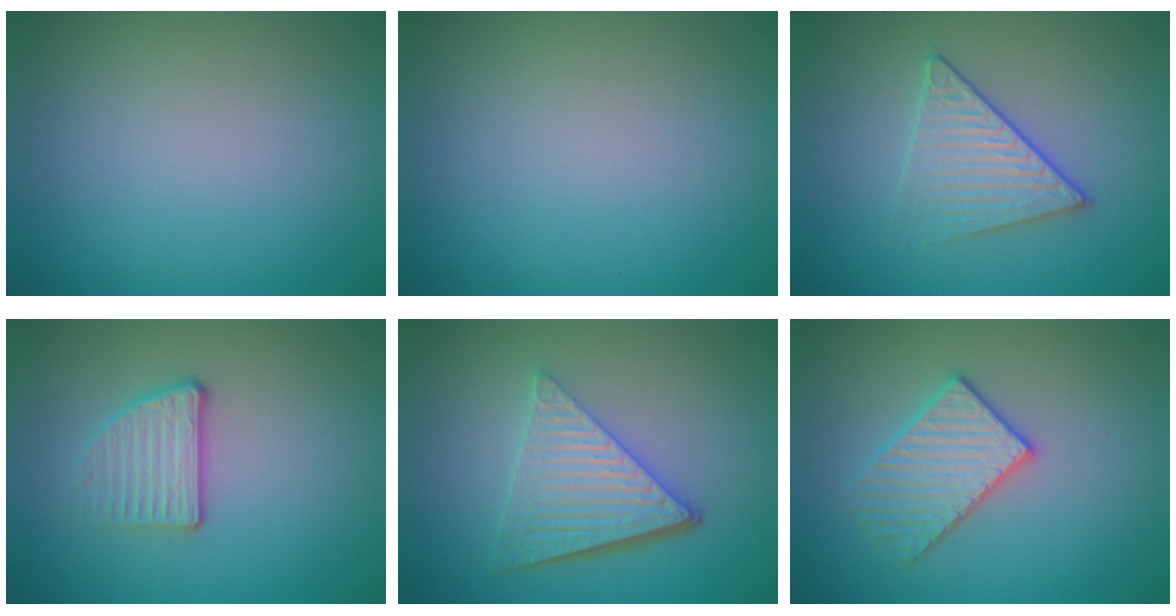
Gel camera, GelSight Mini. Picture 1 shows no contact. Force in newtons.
{"total": 0.0}
{"total": 3.2, "press": 3.0, "slide": 1.2}
{"total": 2.8, "press": 2.3, "slide": 1.5}
{"total": 6.2, "press": 4.2, "slide": 4.5}
{"total": 3.2, "press": 3.1, "slide": 0.6}